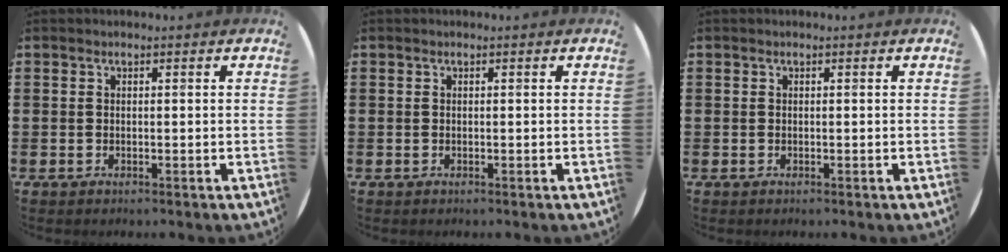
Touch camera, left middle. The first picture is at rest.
{"total": 0.0}
{"total": 0.0}